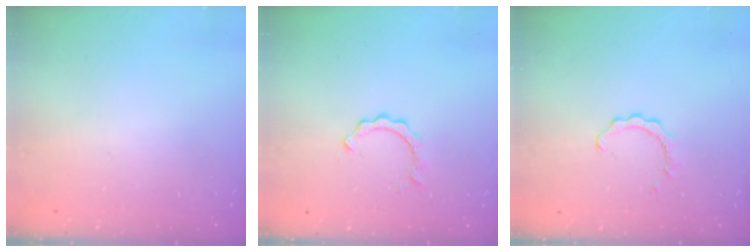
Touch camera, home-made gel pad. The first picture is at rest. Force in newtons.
{"total": 2.3, "press": 2.3, "slide": 0.3}
{"total": 2.0, "press": 2.0, "slide": 0.2}